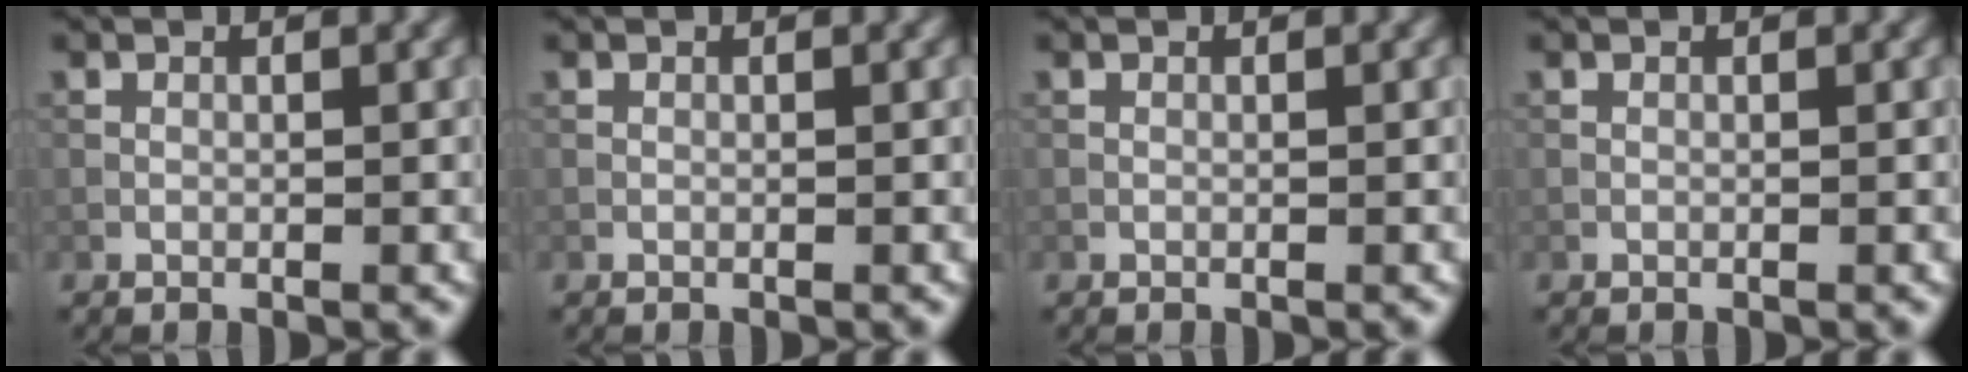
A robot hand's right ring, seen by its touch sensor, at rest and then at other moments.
{"total": 0.0}
{"total": 0.0}
{"total": 0.0}